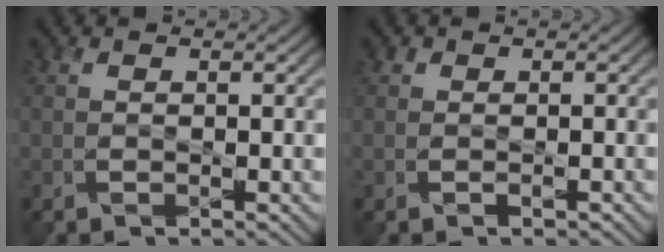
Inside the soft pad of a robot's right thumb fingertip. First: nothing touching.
{"total": 1.0, "force": [-0.2, 0.9, 0.3], "torque": [-0.001, -0.006, -0.006]}